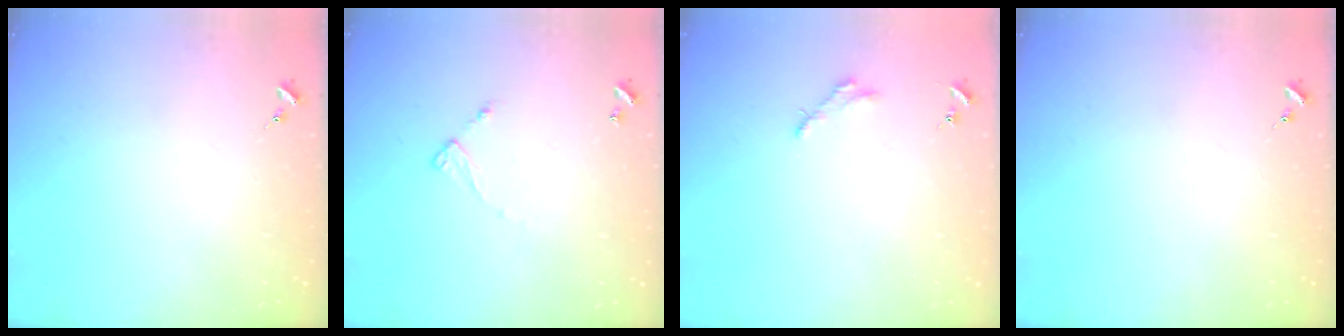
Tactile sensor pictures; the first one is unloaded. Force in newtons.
{"total": 5.2, "press": 5.2, "slide": 0.3}
{"total": 2.8, "press": 2.8, "slide": 0.3}
{"total": 0.0}